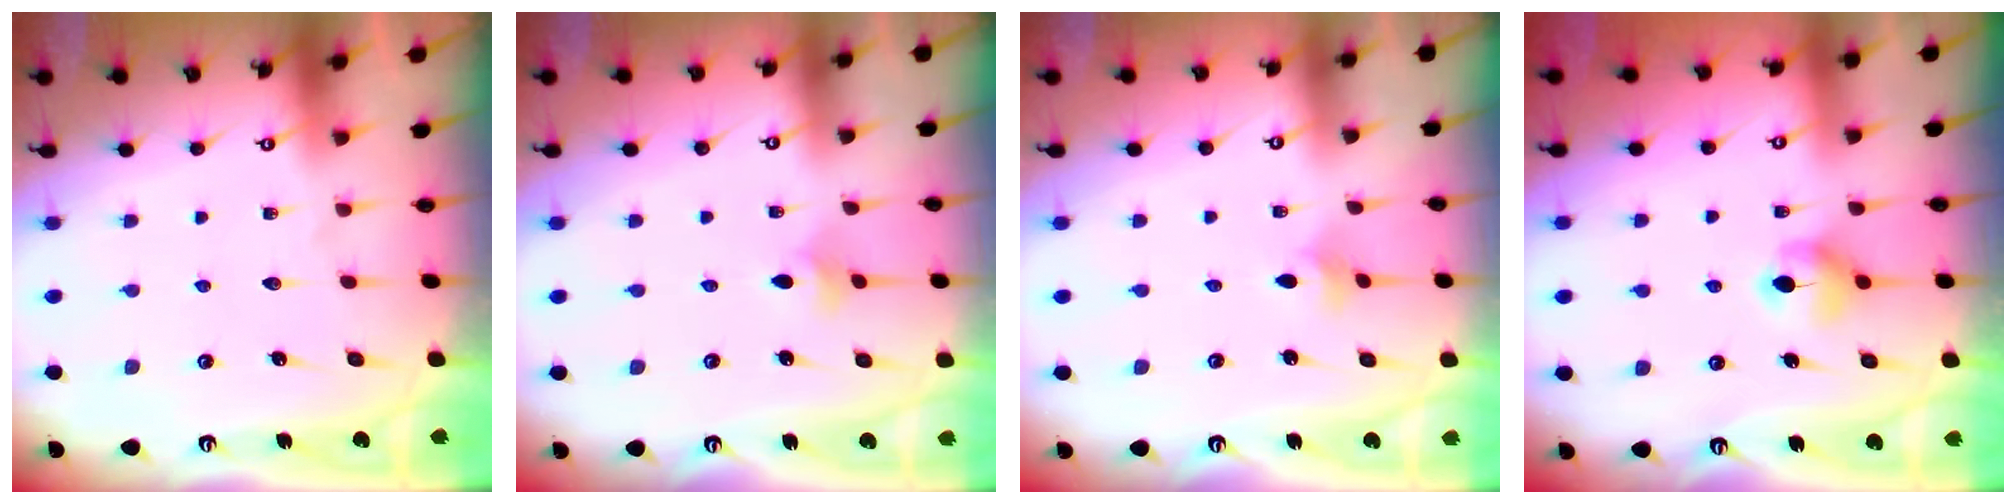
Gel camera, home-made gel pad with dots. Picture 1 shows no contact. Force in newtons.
{"total": 2.6, "press": 2.5, "slide": 0.5}
{"total": 2.3, "press": 2.2, "slide": 0.5}
{"total": 5.7, "press": 5.6, "slide": 0.9}